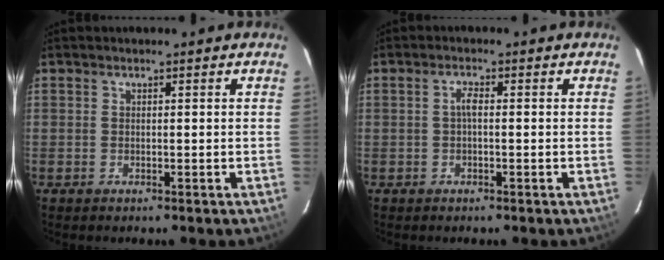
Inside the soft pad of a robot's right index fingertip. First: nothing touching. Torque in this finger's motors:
{"motor_torque": [0.33, 0.00, 0.19, 0.06]}